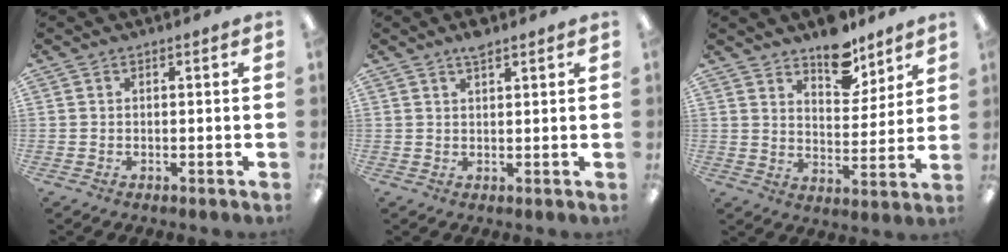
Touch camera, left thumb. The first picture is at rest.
{"total": 3.1, "force": [2.4, 0.7, 1.8], "torque": [-0.031, -0.001, 0.042]}
{"total": 11.0, "force": [8.9, 5.1, 4.1], "torque": [-0.038, -0.062, 0.157]}